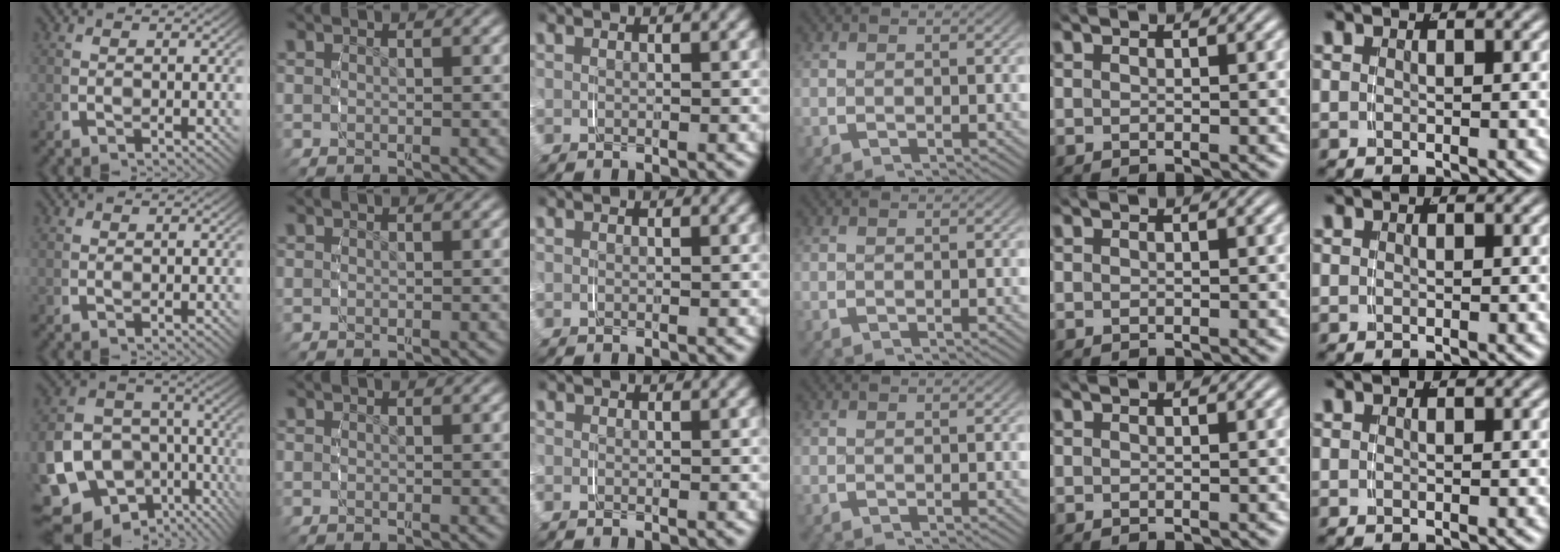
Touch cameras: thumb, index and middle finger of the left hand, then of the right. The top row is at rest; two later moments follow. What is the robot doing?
{"motion": "grasp_and_lifting", "object": "napkin"}